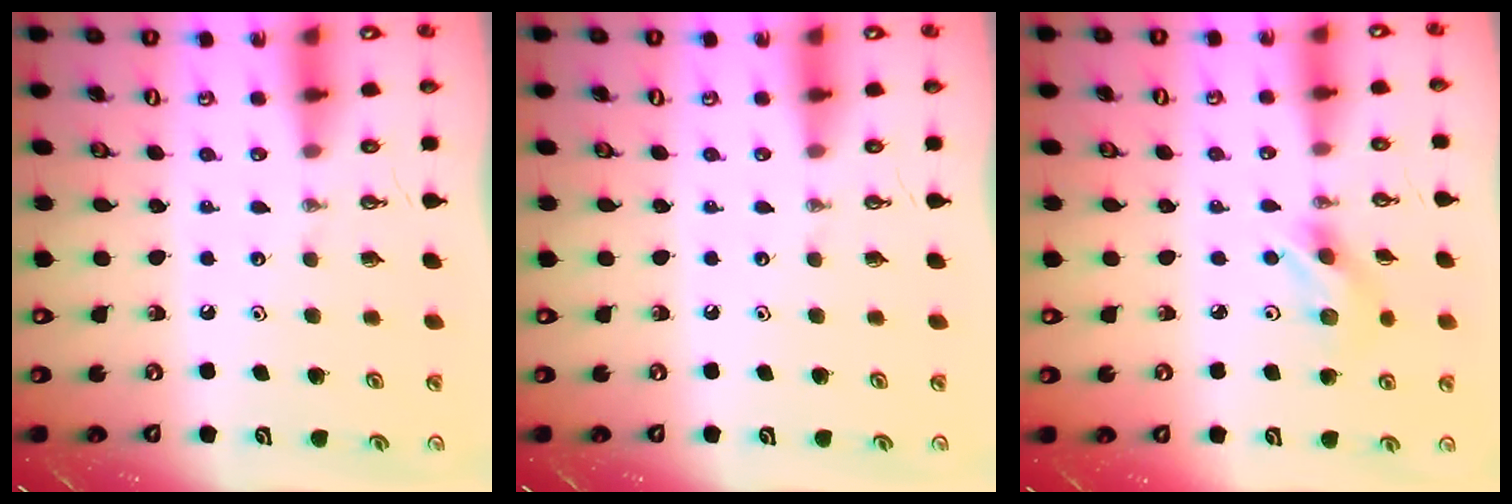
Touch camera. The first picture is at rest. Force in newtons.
{"total": 0.0}
{"total": 5.2, "press": 5.2, "slide": 0.2}